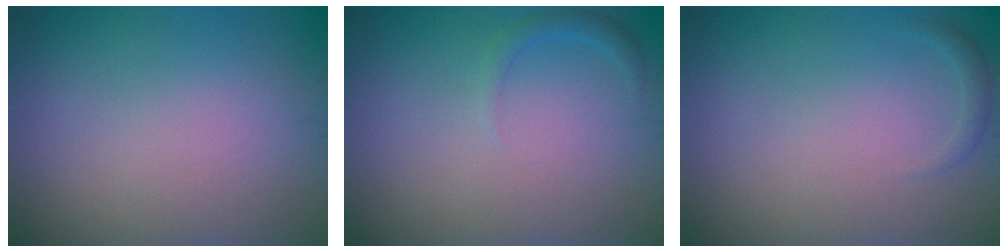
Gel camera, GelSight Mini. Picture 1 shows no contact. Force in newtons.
{"total": 1.2, "press": 1.2, "slide": 0.1}
{"total": 0.8, "press": 0.8, "slide": 0.1}